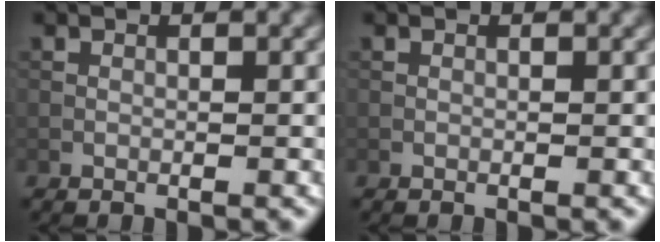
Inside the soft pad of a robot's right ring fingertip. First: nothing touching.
{"total": 0.0}